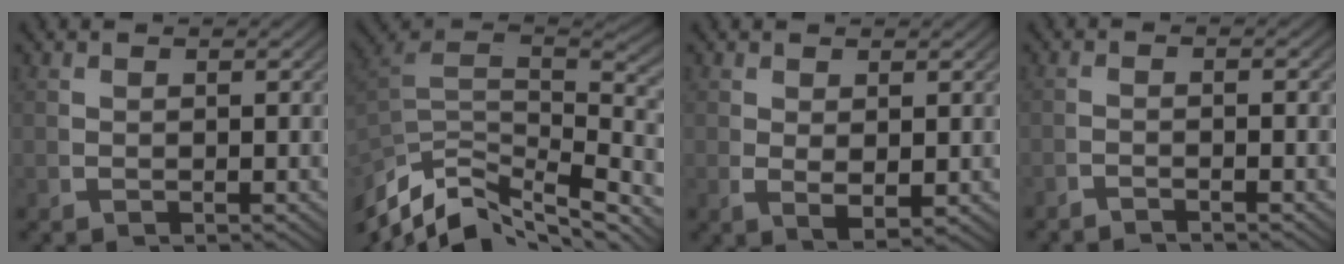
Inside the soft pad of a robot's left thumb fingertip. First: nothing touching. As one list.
[{"total": 11.7, "force": [-1.8, 7.7, 8.7], "torque": [-0.185, -0.035, -0.010]}, {"total": 2.4, "force": [0.4, 1.3, 2.0], "torque": [-0.043, -0.013, 0.020]}, {"total": 1.9, "force": [-1.8, -0.2, 0.7], "torque": [-0.003, 0.004, -0.037]}]